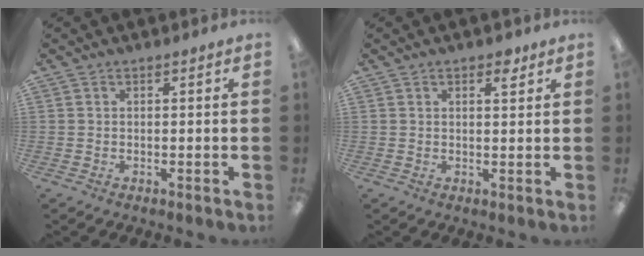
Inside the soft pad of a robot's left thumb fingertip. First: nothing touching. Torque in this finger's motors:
{"motor_torque": [-0.19, -0.05, -0.33, -0.20, 0.02]}